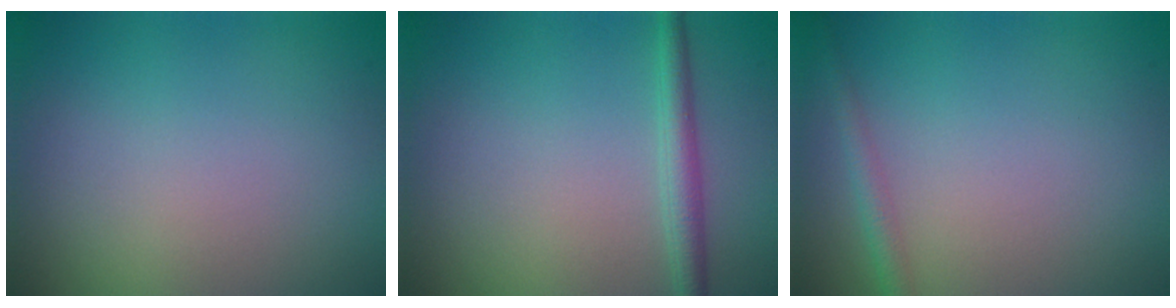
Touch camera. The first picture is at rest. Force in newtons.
{"total": 2.3, "press": 2.3, "slide": 0.0}
{"total": 1.6, "press": 1.6, "slide": 0.1}